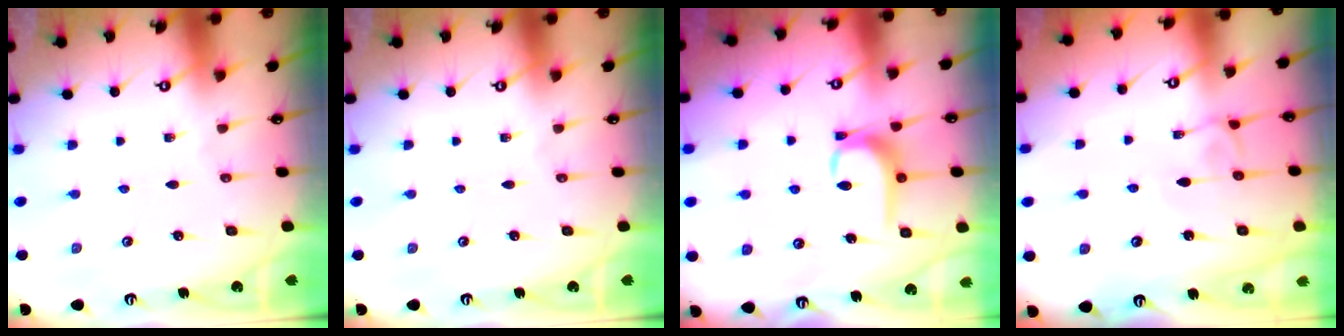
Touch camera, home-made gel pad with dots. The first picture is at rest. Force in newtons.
{"total": 0.0}
{"total": 8.3, "press": 8.3, "slide": 0.3}
{"total": 2.7, "press": 2.7, "slide": 0.2}